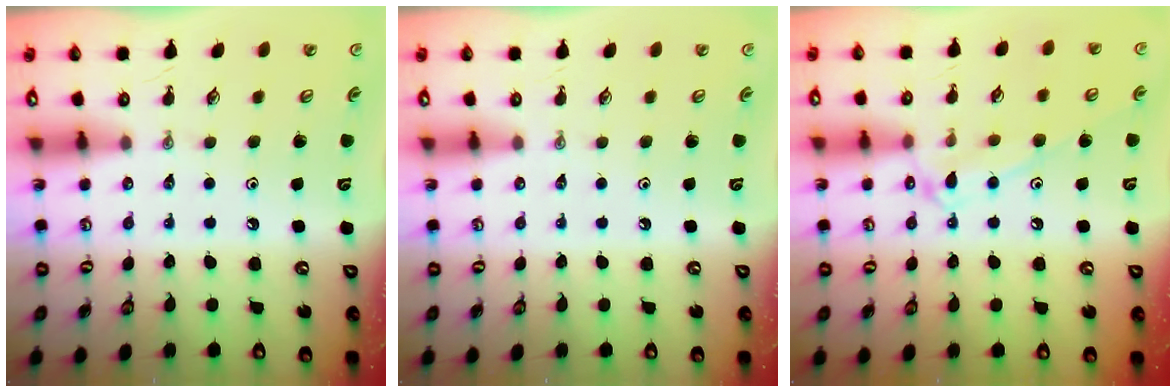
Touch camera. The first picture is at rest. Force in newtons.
{"total": 0.0}
{"total": 12.8, "press": 12.7, "slide": 1.1}